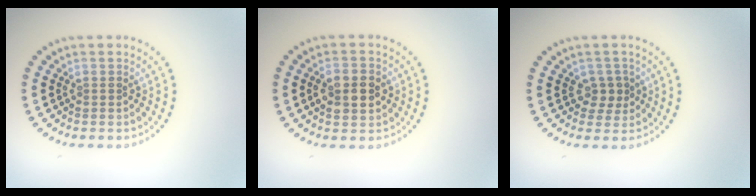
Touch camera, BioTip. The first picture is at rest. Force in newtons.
{"total": 3.7, "press": 3.7, "slide": 0.2}
{"total": 1.9, "press": 1.6, "slide": 0.9}